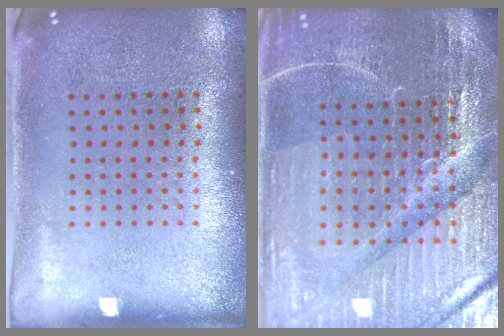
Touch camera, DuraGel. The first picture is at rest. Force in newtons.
{"total": 4.9, "press": 4.7, "slide": 1.5}